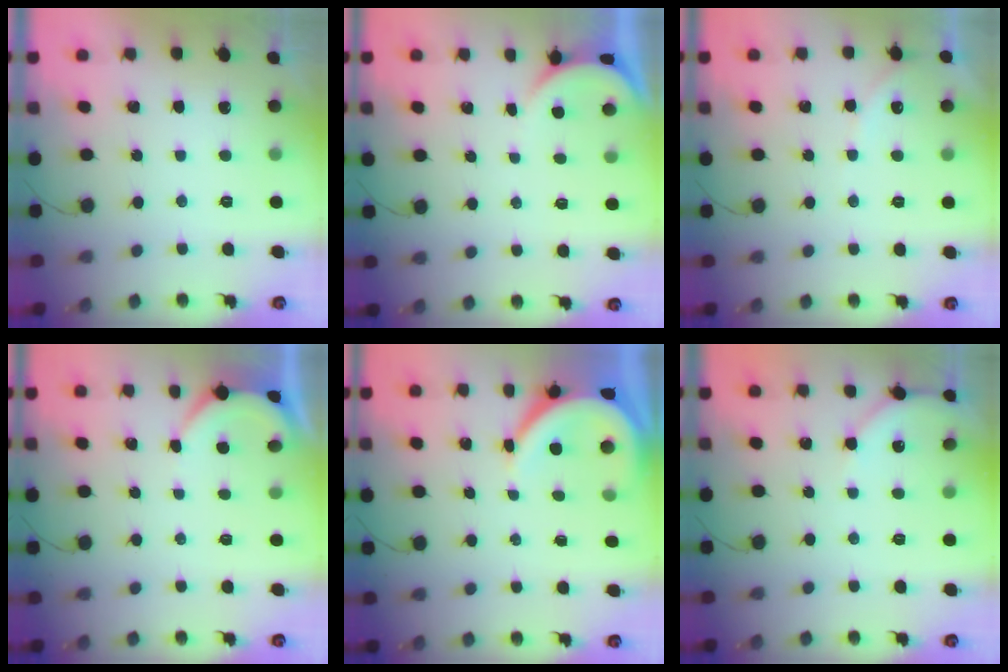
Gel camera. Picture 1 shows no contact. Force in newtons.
{"total": 0.0}
{"total": 4.3, "press": 4.3, "slide": 0.7}
{"total": 2.7, "press": 2.7, "slide": 0.3}
{"total": 7.5, "press": 7.4, "slide": 0.9}
{"total": 4.3, "press": 4.2, "slide": 0.7}